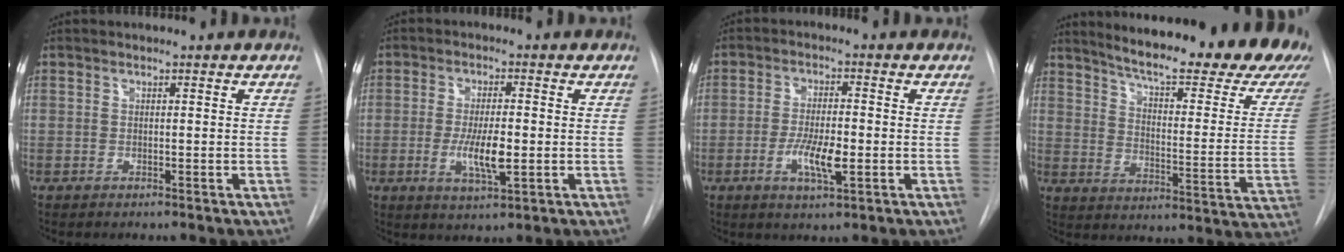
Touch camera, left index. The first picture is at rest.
{"total": 6.4, "force": [-1.0, 1.5, 6.1], "torque": [-0.116, -0.010, -0.017]}
{"total": 6.2, "force": [-1.7, 1.6, 5.8], "torque": [-0.109, -0.006, -0.028]}
{"total": 25.8, "force": [22.1, 2.7, 13.1], "torque": [-0.192, -0.088, 0.272]}